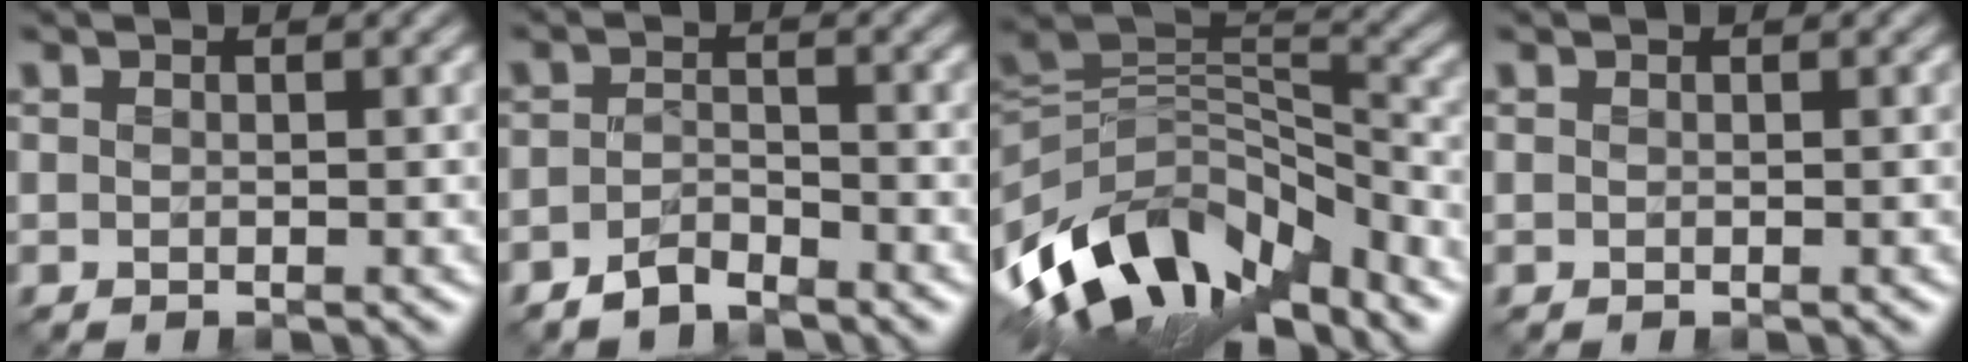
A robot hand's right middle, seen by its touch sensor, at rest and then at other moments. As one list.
[{"total": 2.2, "force": [-1.9, 0.6, 0.8], "torque": [-0.017, 0.007, -0.040]}, {"total": 12.6, "force": [-6.9, 6.4, 8.3], "torque": [-0.163, 0.016, -0.127]}, {"total": 0.0}]